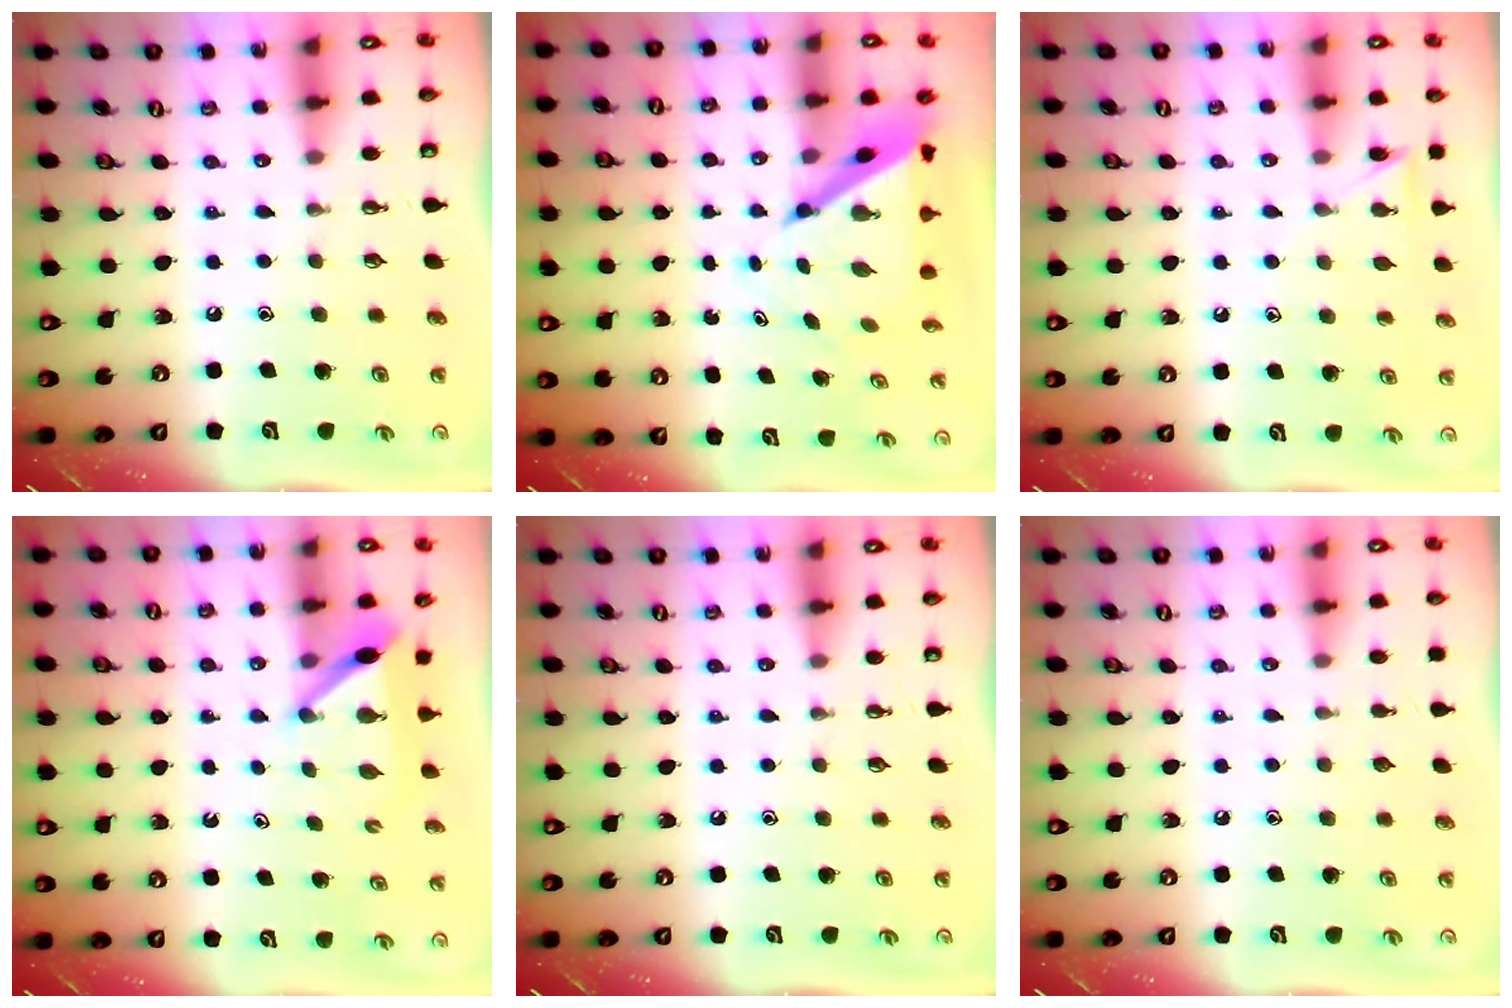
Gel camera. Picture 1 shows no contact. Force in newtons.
{"total": 6.8, "press": 6.8, "slide": 0.5}
{"total": 7.0, "press": 7.0, "slide": 0.7}
{"total": 6.0, "press": 6.0, "slide": 0.5}
{"total": 0.0}
{"total": 0.0}